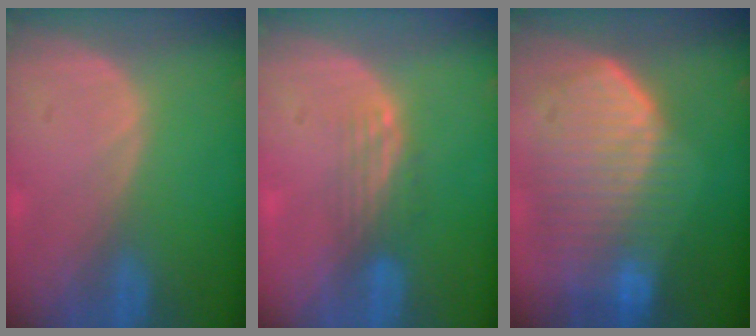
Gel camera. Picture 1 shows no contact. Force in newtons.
{"total": 3.3, "press": 2.7, "slide": 1.9}
{"total": 10.8, "press": 9.5, "slide": 5.2}